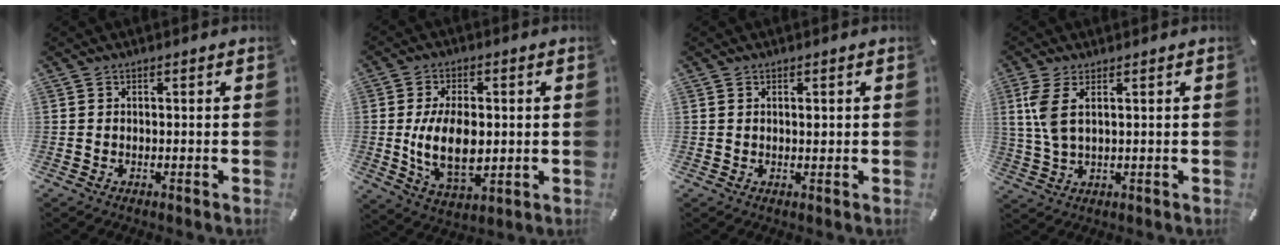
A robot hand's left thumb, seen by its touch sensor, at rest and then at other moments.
{"total": 13.3, "force": [-0.3, 8.0, 10.7], "torque": [-0.212, -0.013, -0.008]}
{"total": 1.2, "force": [0.3, 0.6, 0.9], "torque": [-0.019, 0.002, 0.005]}
{"total": 6.1, "force": [1.7, 2.2, 5.4], "torque": [-0.129, -0.007, 0.026]}